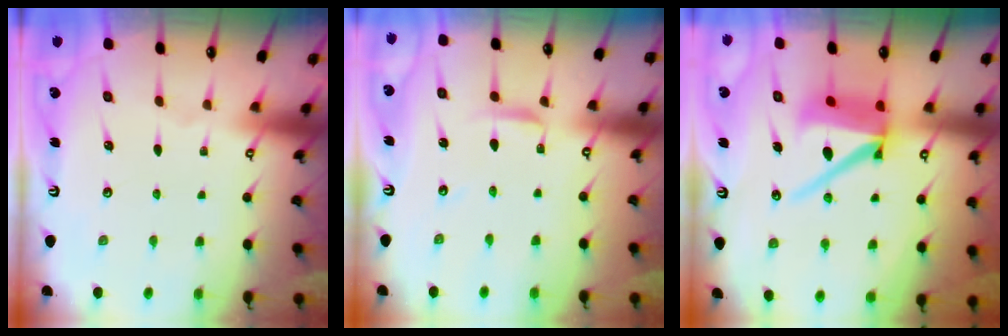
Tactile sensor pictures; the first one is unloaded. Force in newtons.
{"total": 2.9, "press": 2.8, "slide": 0.3}
{"total": 11.9, "press": 11.8, "slide": 1.5}